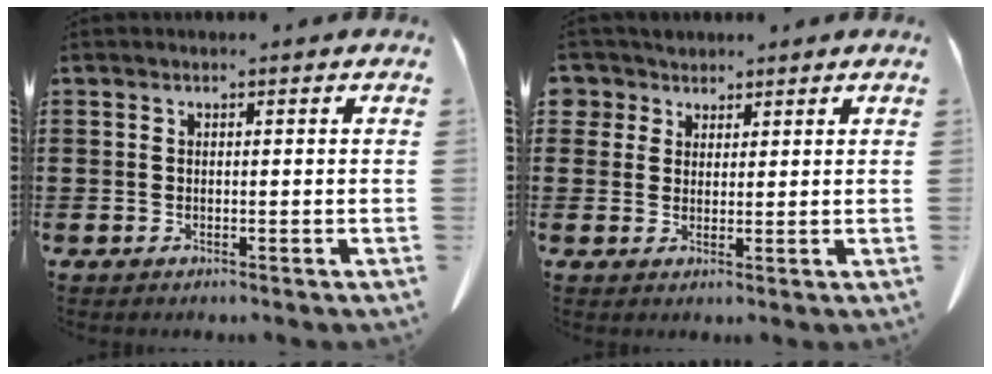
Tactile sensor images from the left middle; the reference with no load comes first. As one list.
[{"total": 3.2, "force": [2.2, 2.4, 0.2], "torque": [-0.019, 0.011, 0.041]}]